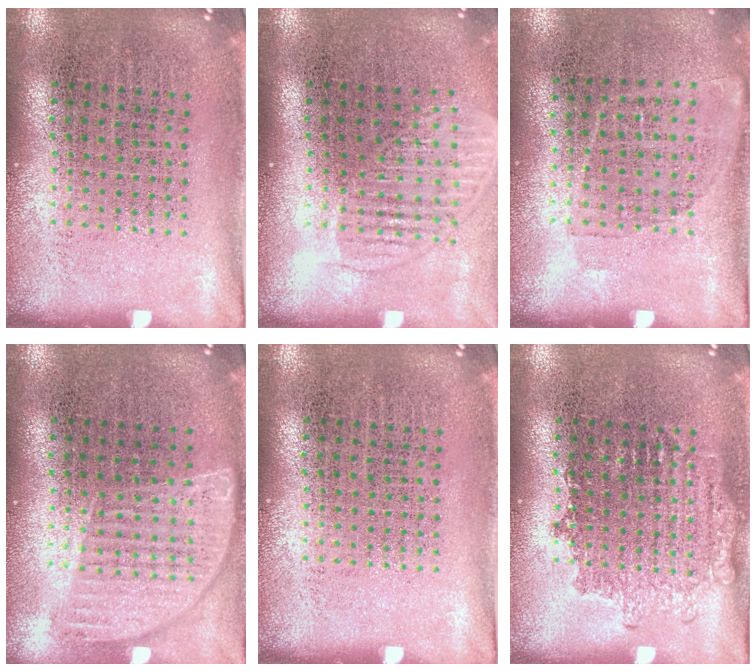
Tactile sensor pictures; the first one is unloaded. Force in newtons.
{"total": 1.6, "press": 1.3, "slide": 0.9}
{"total": 1.0, "press": 0.8, "slide": 0.5}
{"total": 0.9, "press": 0.9, "slide": 0.2}
{"total": 0.0}
{"total": 1.7, "press": 1.6, "slide": 0.3}